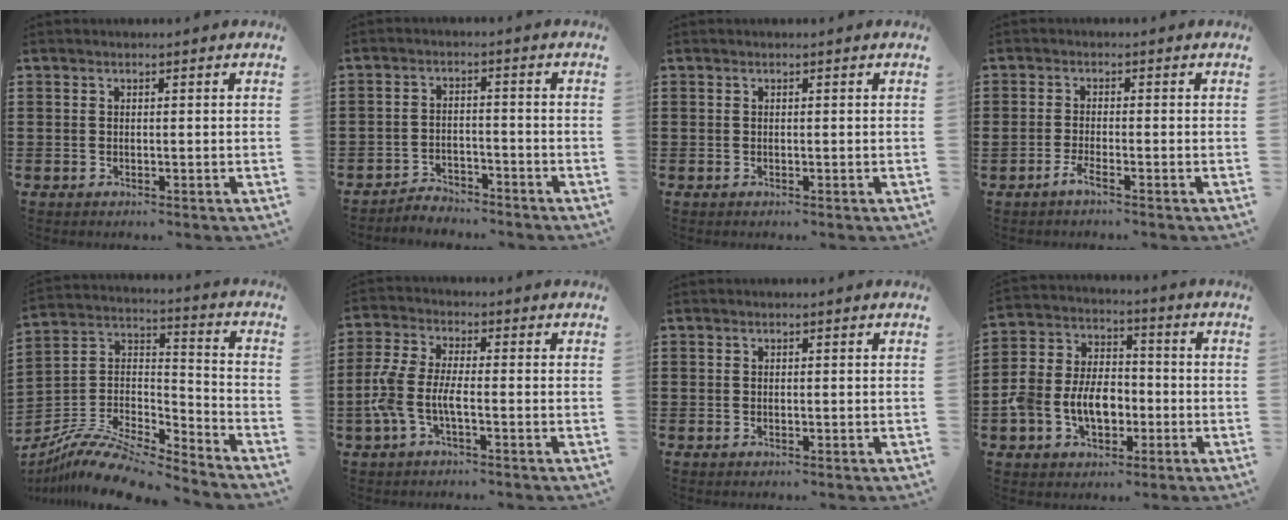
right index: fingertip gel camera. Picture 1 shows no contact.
{"total": 3.1, "force": [-3.0, 0.6, -0.2], "torque": [-0.005, 0.003, -0.066]}
{"total": 0.0}
{"total": 2.0, "force": [-1.3, 0.0, 1.6], "torque": [-0.042, -0.010, -0.027]}
{"total": 10.2, "force": [-8.6, 2.6, 4.7], "torque": [-0.101, 0.017, -0.172]}
{"total": 5.7, "force": [-2.0, 2.1, 4.9], "torque": [-0.135, -0.013, -0.049]}
{"total": 0.0}
{"total": 8.3, "force": [-2.5, 6.1, 5.1], "torque": [-0.129, 0.010, -0.051]}